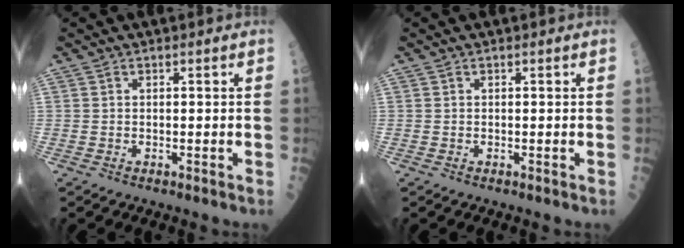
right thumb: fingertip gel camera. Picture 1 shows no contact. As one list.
[{"total": 0.0}]